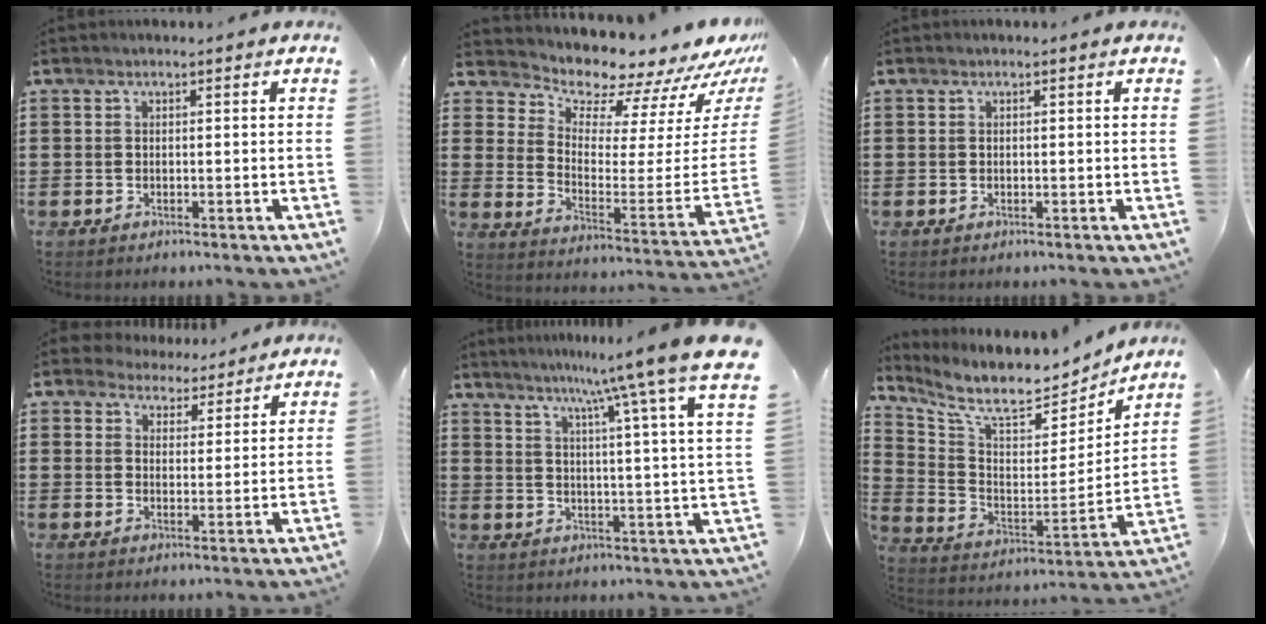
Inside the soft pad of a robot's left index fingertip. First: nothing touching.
{"total": 7.9, "force": [7.8, 1.3, 0.7], "torque": [-0.038, -0.092, 0.129]}
{"total": 0.0}
{"total": 3.9, "force": [3.7, 1.5, -0.1], "torque": [-0.016, -0.006, 0.069]}
{"total": 9.1, "force": [8.0, -1.7, 4.0], "torque": [-0.090, -0.064, 0.125]}
{"total": 9.0, "force": [7.9, 1.9, 3.8], "torque": [-0.105, -0.064, 0.132]}